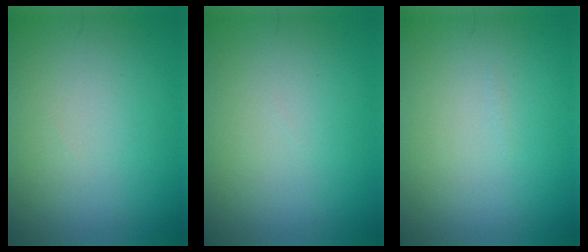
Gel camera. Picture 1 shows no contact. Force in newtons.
{"total": 0.0}
{"total": 0.0}